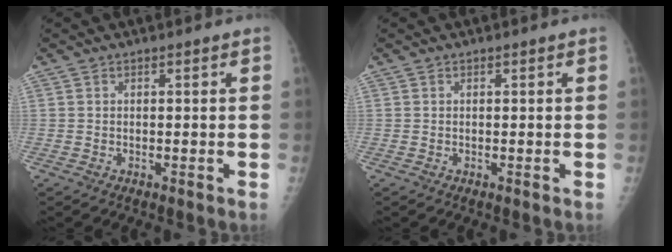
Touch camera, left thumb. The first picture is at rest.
{"total": 0.0}